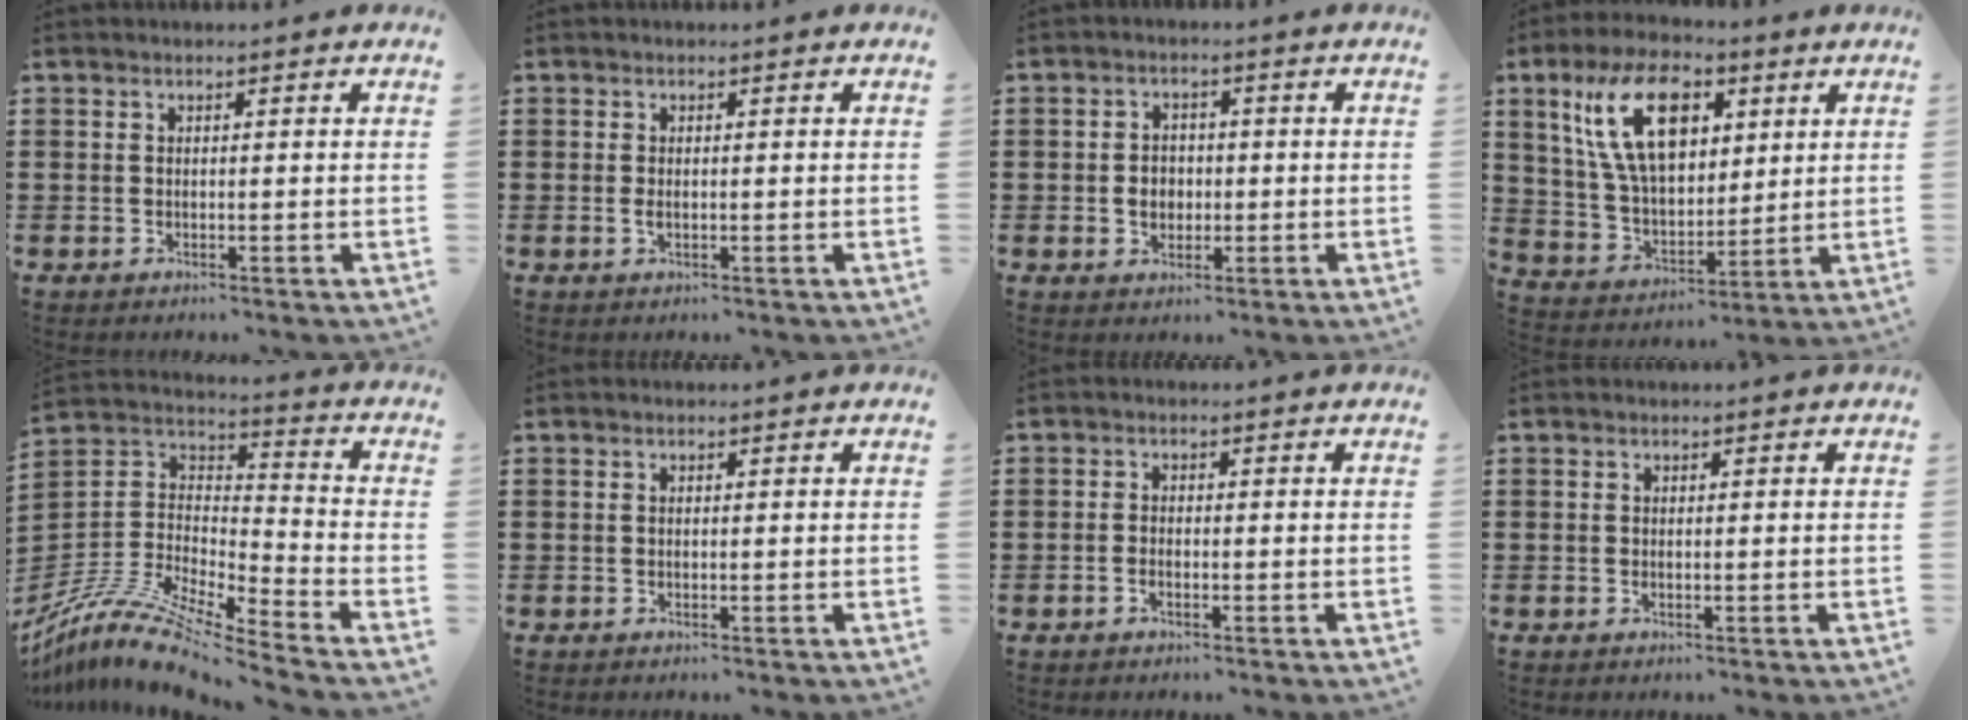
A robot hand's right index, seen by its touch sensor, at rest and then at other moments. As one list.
[{"total": 1.0, "force": [-0.1, 0.4, 0.9], "torque": [-0.018, 0.001, -0.003]}, {"total": 3.2, "force": [-0.4, 2.6, 1.8], "torque": [-0.033, 0.004, -0.013]}, {"total": 14.0, "force": [5.5, 7.6, 10.4], "torque": [-0.237, 0.014, 0.096]}, {"total": 11.2, "force": [-9.6, 1.6, 5.6], "torque": [-0.123, 0.011, -0.197]}, {"total": 0.0}, {"total": 1.1, "force": [-0.7, 0.5, 0.7], "torque": [-0.015, -0.003, -0.012]}, {"total": 0.0}]